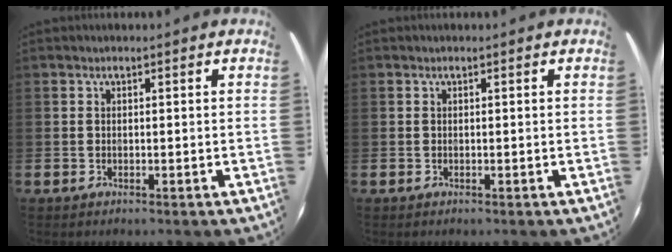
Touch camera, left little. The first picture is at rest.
{"total": 0.0}